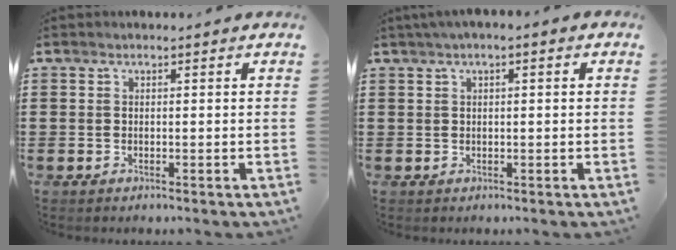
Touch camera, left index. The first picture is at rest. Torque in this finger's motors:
{"motor_torque": [2.14, 0.00, 0.80, 0.21]}